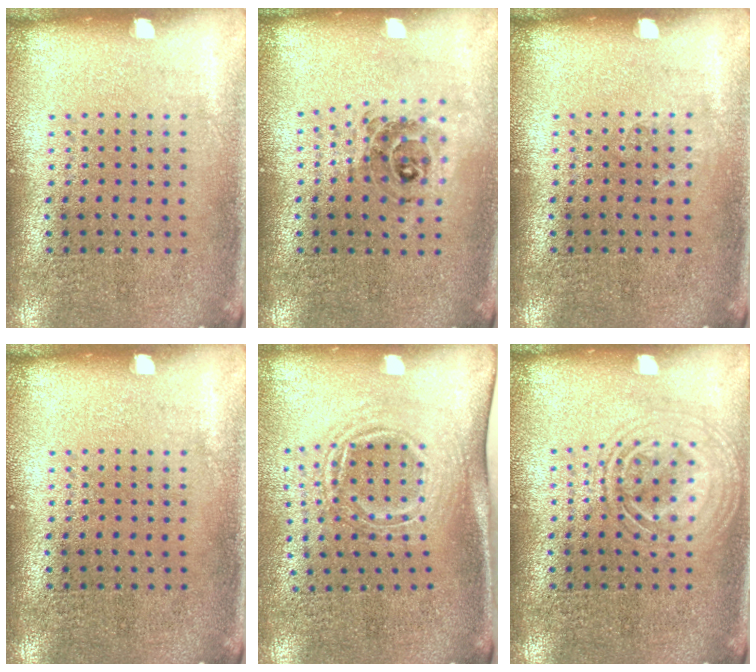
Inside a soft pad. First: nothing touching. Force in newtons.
{"total": 0.8, "press": 0.8, "slide": 0.2}
{"total": 0.6, "press": 0.5, "slide": 0.2}
{"total": 0.0}
{"total": 1.7, "press": 1.1, "slide": 1.2}
{"total": 2.6, "press": 2.6, "slide": 0.3}